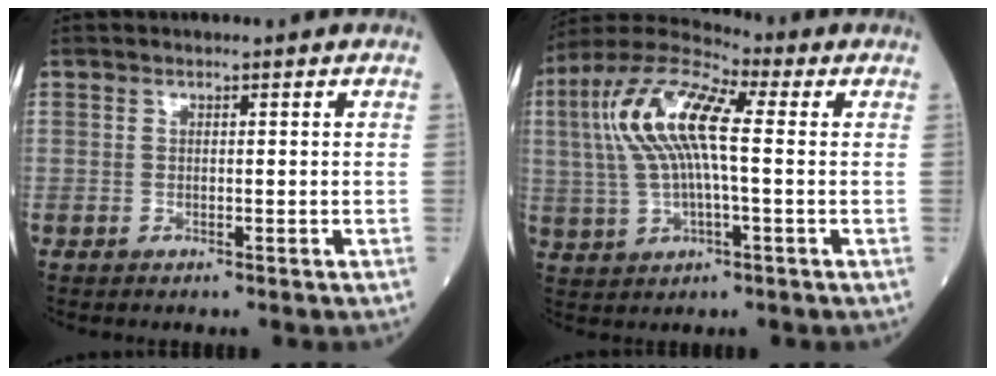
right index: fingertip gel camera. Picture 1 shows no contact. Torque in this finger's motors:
{"motor_torque": [1.16, -0.44, 0.93, 0.21]}